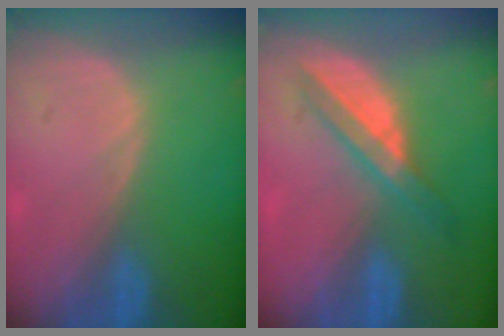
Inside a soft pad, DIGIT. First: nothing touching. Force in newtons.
{"total": 6.0, "press": 5.3, "slide": 2.8}